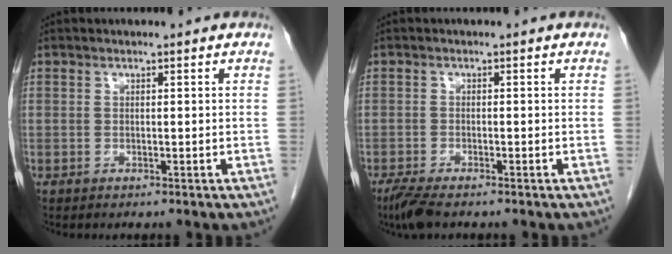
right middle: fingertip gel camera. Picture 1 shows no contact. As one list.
[{"total": 3.4, "force": [-2.6, 0.5, 2.1], "torque": [-0.050, -0.012, -0.048]}]